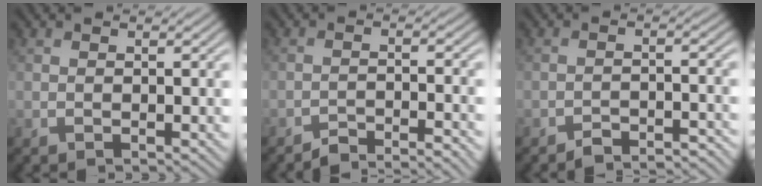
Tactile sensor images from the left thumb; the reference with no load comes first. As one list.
[{"total": 3.6, "force": [-3.4, 0.3, 1.4], "torque": [-0.015, 0.008, -0.063]}, {"total": 3.7, "force": [-3.5, 0.5, 1.3], "torque": [-0.019, 0.004, -0.055]}]